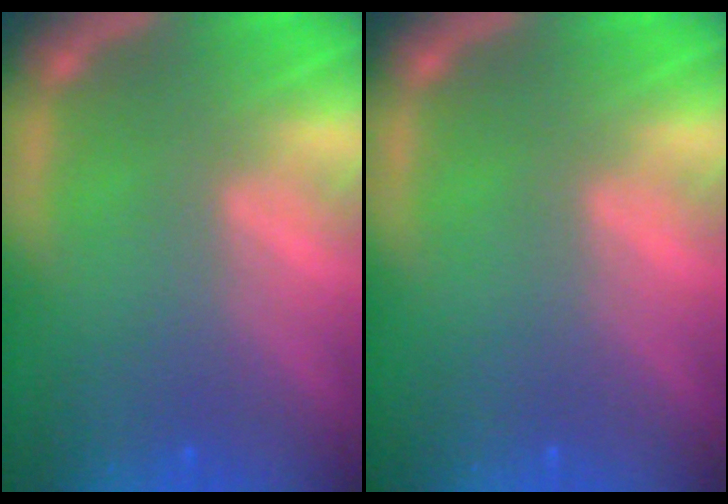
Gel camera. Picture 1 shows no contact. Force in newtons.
{"total": 0.0}